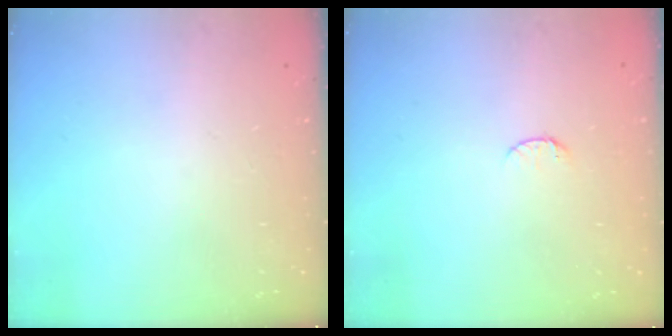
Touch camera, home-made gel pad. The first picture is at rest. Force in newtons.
{"total": 4.8, "press": 4.8, "slide": 0.5}